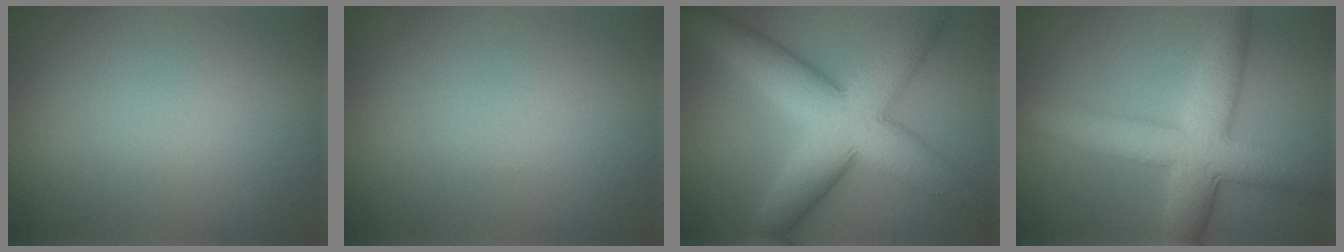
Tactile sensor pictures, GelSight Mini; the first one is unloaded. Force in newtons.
{"total": 0.0}
{"total": 10.2, "press": 10.2, "slide": 0.6}
{"total": 7.5, "press": 7.5, "slide": 0.1}